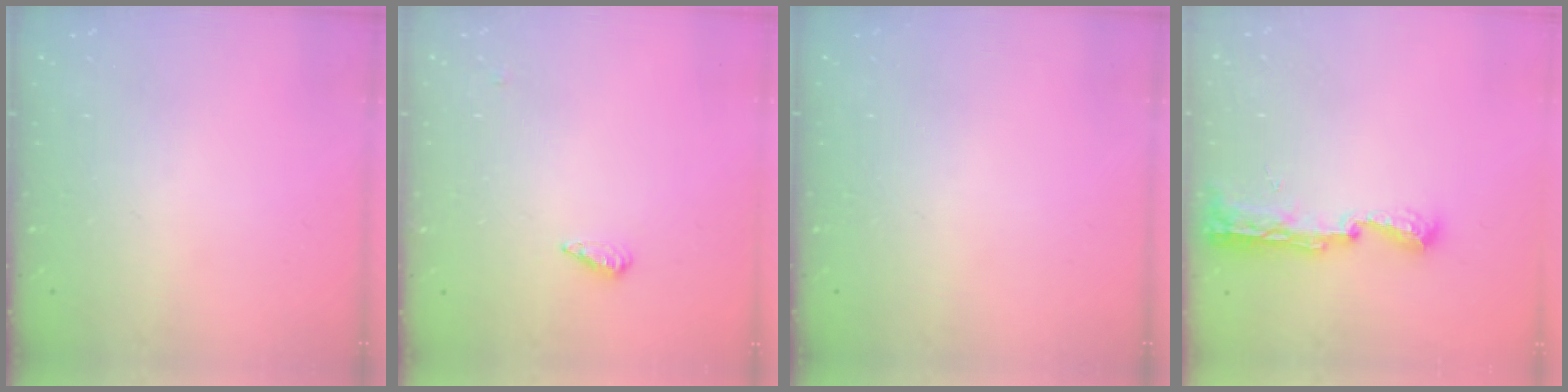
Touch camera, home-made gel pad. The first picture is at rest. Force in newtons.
{"total": 3.2, "press": 3.1, "slide": 0.3}
{"total": 0.0}
{"total": 9.3, "press": 9.3, "slide": 0.5}